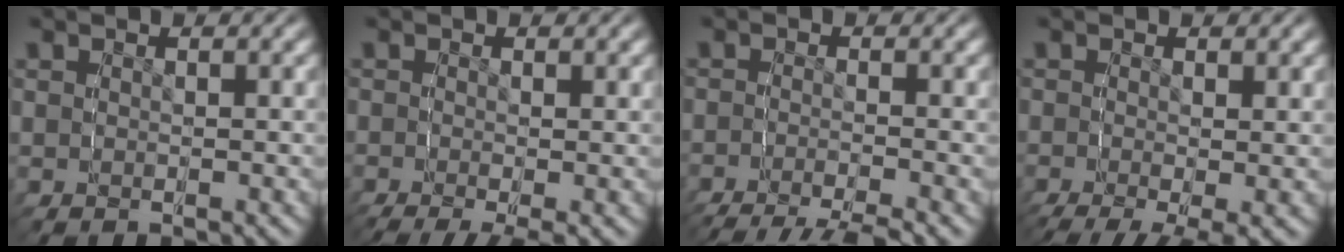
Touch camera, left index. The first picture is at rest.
{"total": 3.2, "force": [-2.6, 0.5, 1.8], "torque": [-0.029, -0.011, -0.035]}
{"total": 7.9, "force": [-7.2, 2.0, 2.4], "torque": [-0.033, -0.023, -0.111]}
{"total": 5.2, "force": [-3.8, 1.3, 3.3], "torque": [-0.052, -0.024, -0.046]}